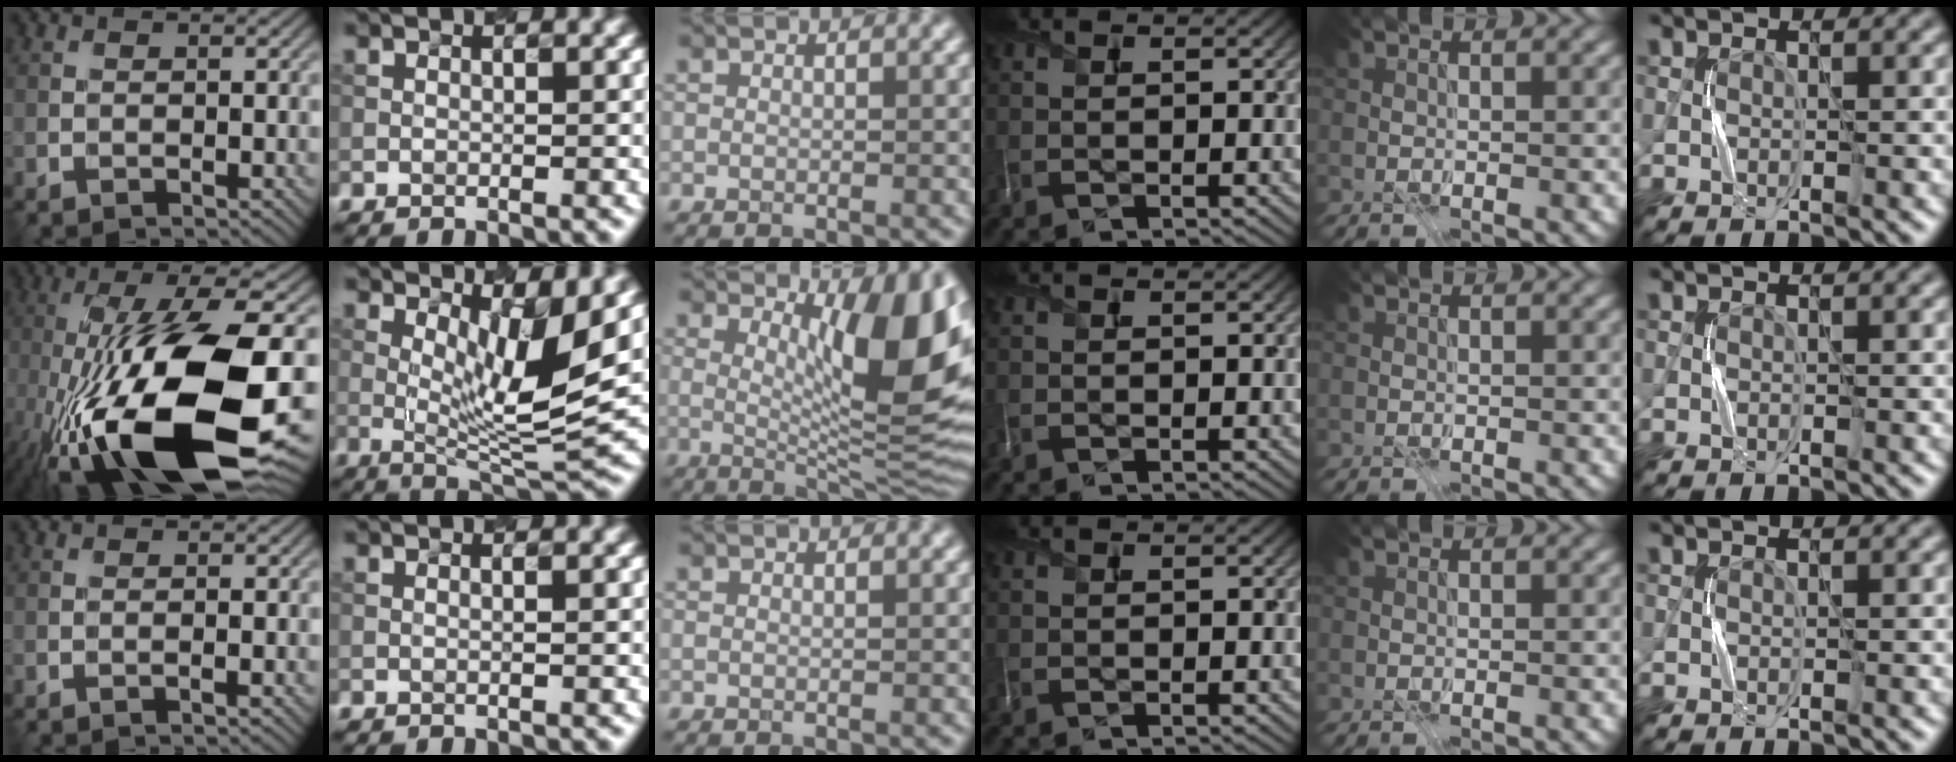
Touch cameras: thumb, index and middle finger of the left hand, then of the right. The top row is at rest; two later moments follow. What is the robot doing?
{"motion": "press", "object": "grip strengthener"}